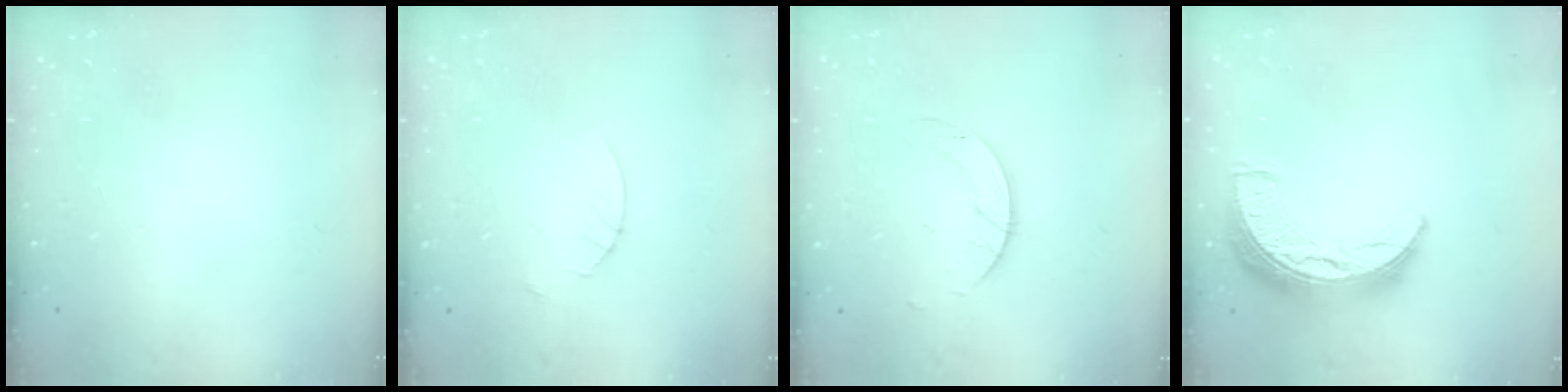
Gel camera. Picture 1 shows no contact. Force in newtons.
{"total": 1.4, "press": 1.4, "slide": 0.2}
{"total": 3.6, "press": 3.6, "slide": 0.2}
{"total": 14.1, "press": 14.1, "slide": 0.6}